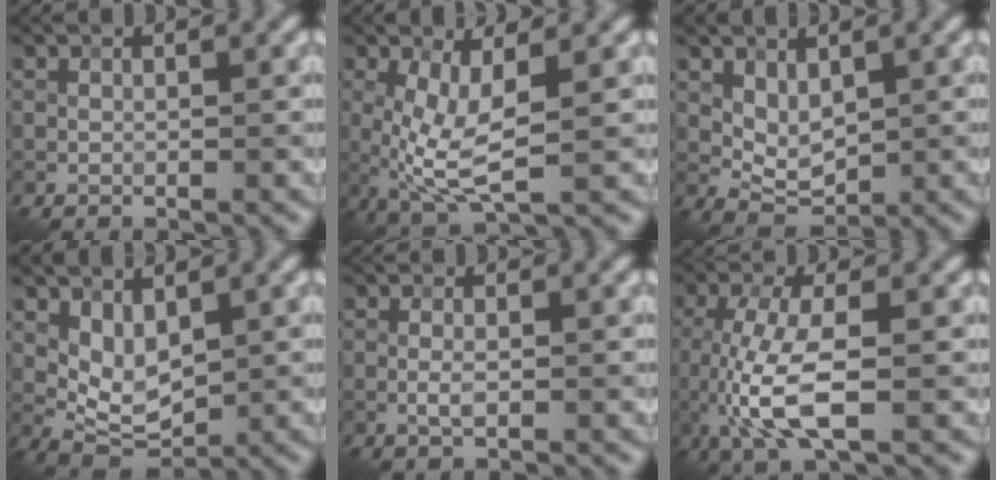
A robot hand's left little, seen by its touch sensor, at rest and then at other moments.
{"total": 6.1, "force": [-0.5, 2.2, 5.6], "torque": [-0.127, -0.012, -0.005]}
{"total": 2.7, "force": [0.8, 1.7, 2.0], "torque": [-0.040, -0.010, 0.021]}
{"total": 3.5, "force": [1.0, 2.1, 2.6], "torque": [-0.051, -0.012, 0.023]}
{"total": 1.0, "force": [-0.3, 0.2, 0.9], "torque": [-0.022, 0.001, -0.009]}
{"total": 6.6, "force": [-1.6, 2.2, 6.1], "torque": [-0.141, -0.008, -0.028]}